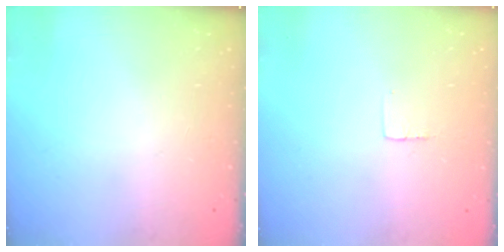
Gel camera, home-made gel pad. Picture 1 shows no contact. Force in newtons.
{"total": 2.3, "press": 2.3, "slide": 0.1}